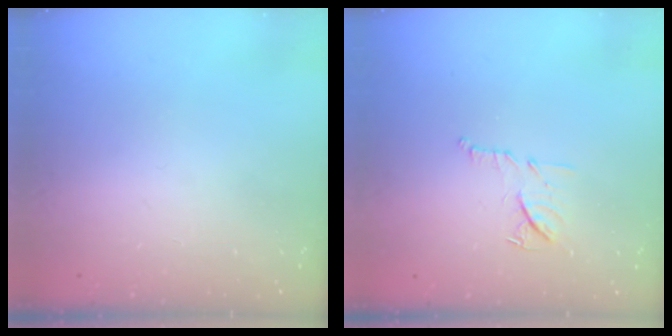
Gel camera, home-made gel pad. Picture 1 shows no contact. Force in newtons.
{"total": 9.1, "press": 9.1, "slide": 0.2}